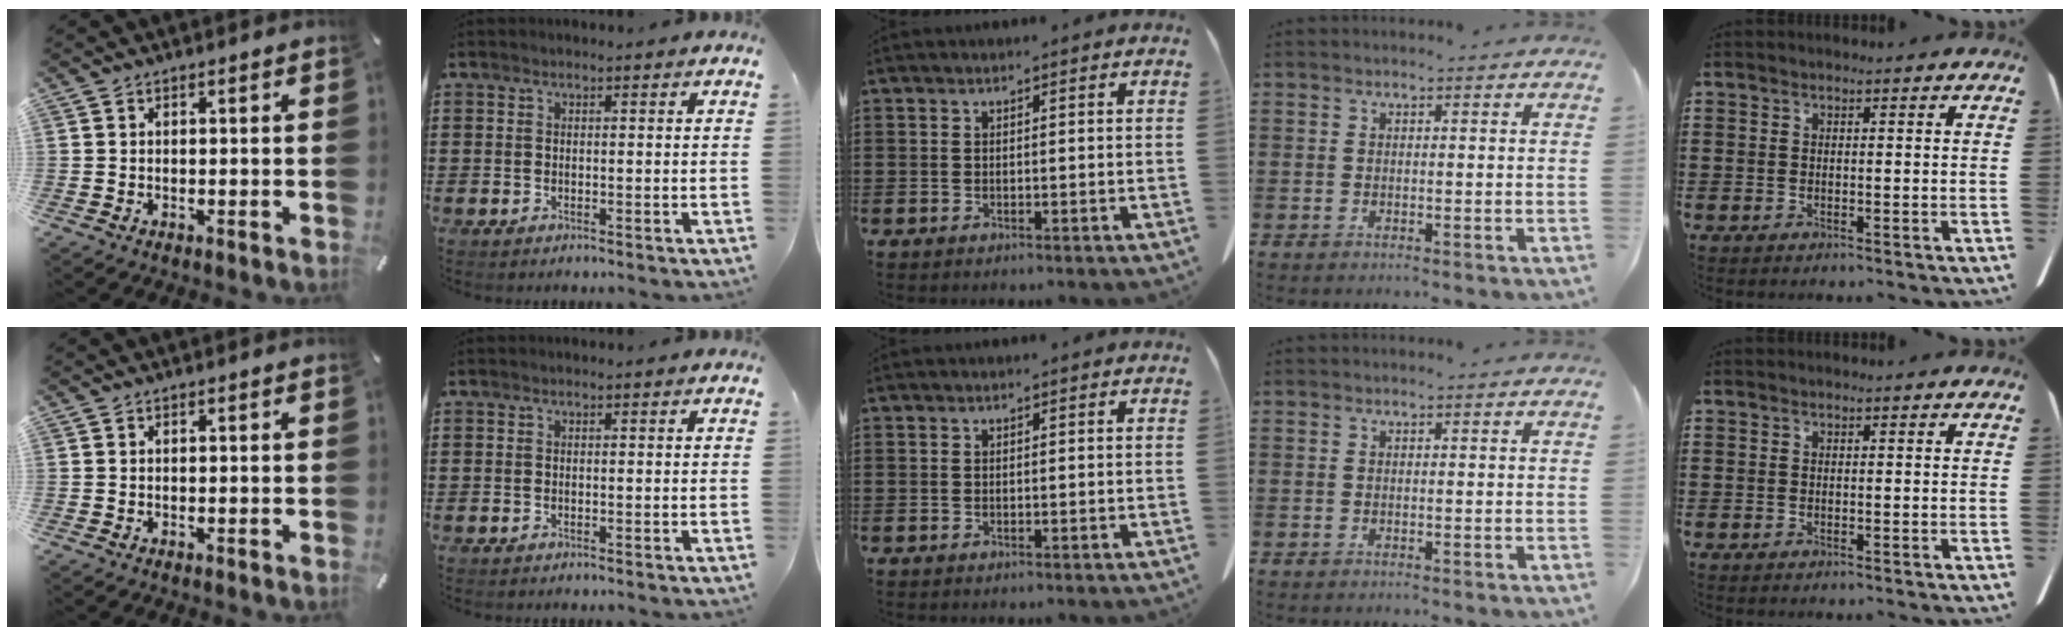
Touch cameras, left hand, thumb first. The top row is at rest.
{}